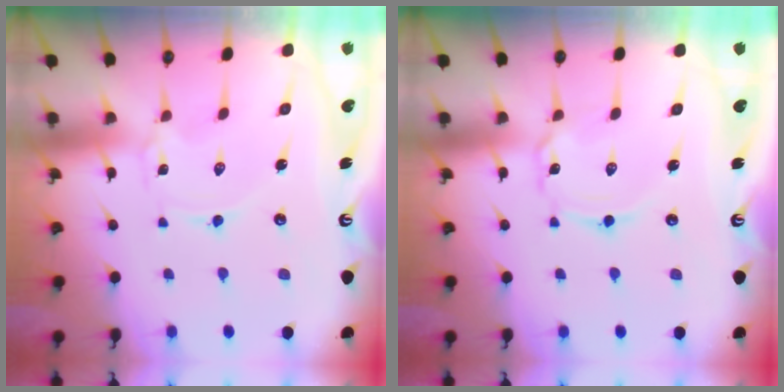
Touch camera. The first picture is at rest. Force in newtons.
{"total": 2.7, "press": 2.7, "slide": 0.3}